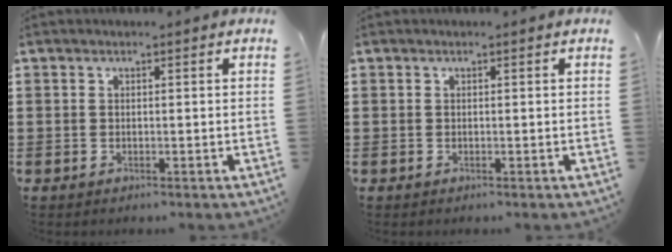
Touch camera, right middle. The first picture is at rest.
{"total": 0.0}